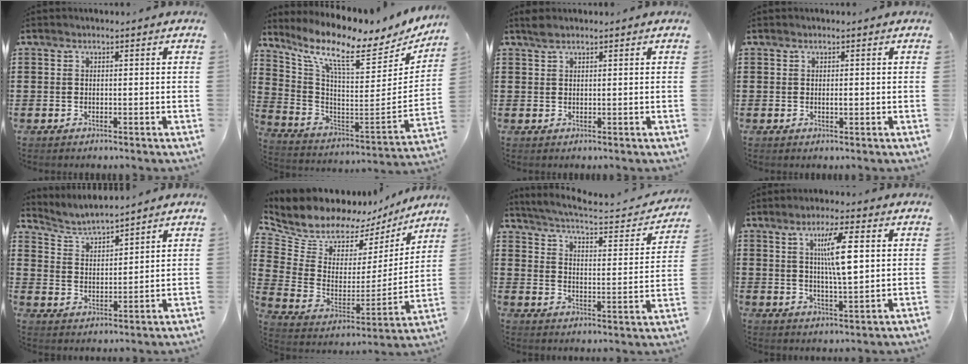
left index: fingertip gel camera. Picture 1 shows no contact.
{"total": 10.1, "force": [7.7, 2.0, 6.2], "torque": [-0.148, -0.066, 0.125]}
{"total": 1.4, "force": [1.1, 0.5, 0.7], "torque": [-0.018, 0.002, 0.021]}
{"total": 1.0, "force": [0.1, 0.3, 0.9], "torque": [-0.018, 0.000, 0.002]}
{"total": 4.0, "force": [4.0, -0.1, 0.6], "torque": [-0.030, -0.021, 0.067]}
{"total": 10.0, "force": [9.1, 3.6, 2.2], "torque": [-0.099, -0.066, 0.163]}
{"total": 4.0, "force": [3.6, -0.1, 1.8], "torque": [-0.058, -0.031, 0.053]}
{"total": 8.2, "force": [2.4, 1.8, 7.6], "torque": [-0.128, -0.002, 0.032]}